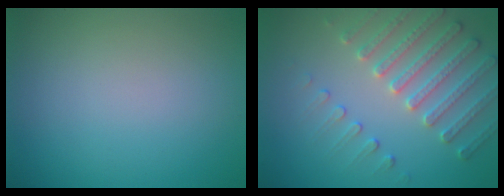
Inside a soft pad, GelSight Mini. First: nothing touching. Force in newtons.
{"total": 4.0, "press": 3.9, "slide": 0.2}